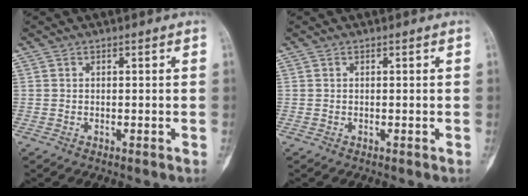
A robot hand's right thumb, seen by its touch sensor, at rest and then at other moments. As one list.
[{"total": 0.0}]